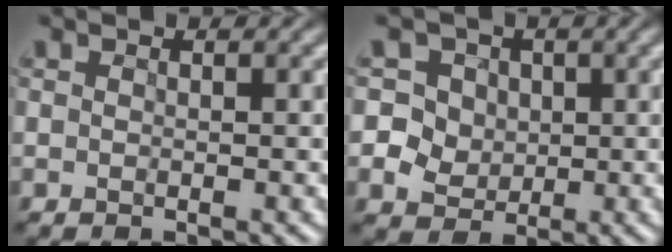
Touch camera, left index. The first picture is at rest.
{"total": 9.6, "force": [1.5, 8.8, 3.4], "torque": [-0.088, 0.033, 0.020]}